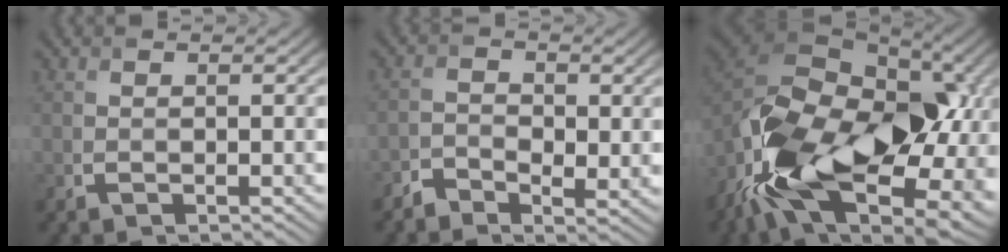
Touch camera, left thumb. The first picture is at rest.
{"total": 3.4, "force": [-1.8, 2.1, 1.9], "torque": [-0.040, -0.006, -0.035]}
{"total": 18.7, "force": [-5.6, 11.3, 13.9], "torque": [-0.302, -0.017, -0.100]}